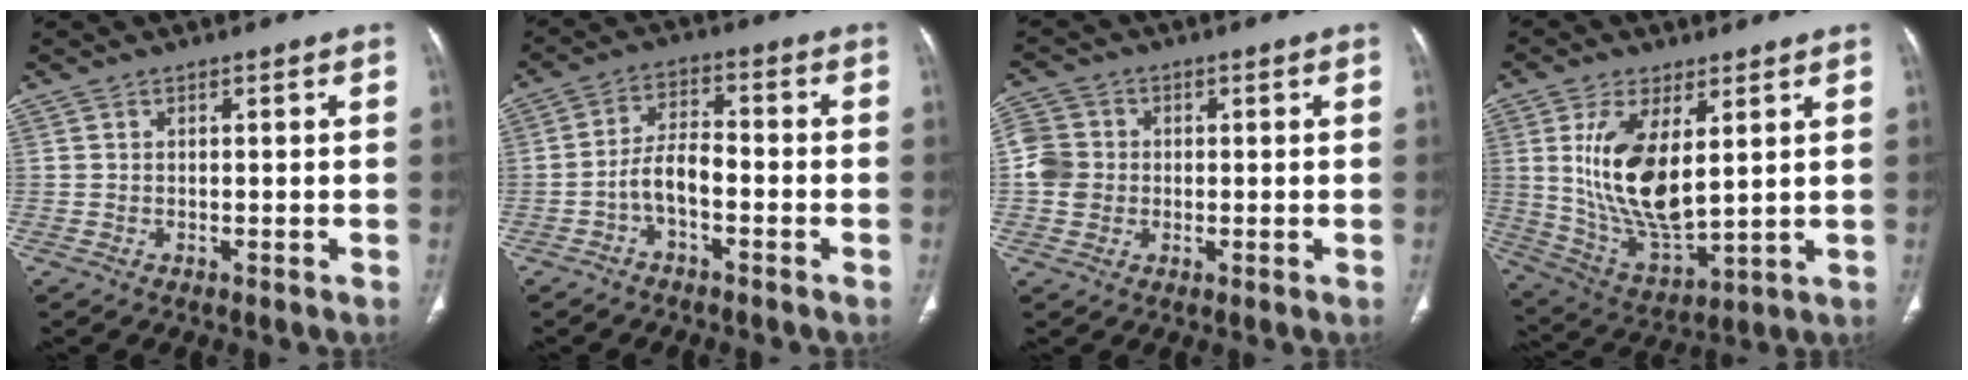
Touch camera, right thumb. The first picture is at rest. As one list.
[{"total": 5.8, "force": [-2.4, 2.7, 4.5], "torque": [-0.082, 0.032, -0.048]}, {"total": 5.8, "force": [-0.3, 5.4, 2.1], "torque": [-0.030, 0.010, -0.011]}, {"total": 15.6, "force": [3.8, 7.3, 13.3], "torque": [-0.246, -0.028, 0.090]}]